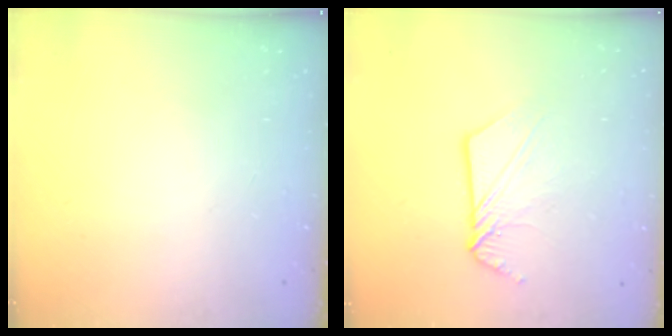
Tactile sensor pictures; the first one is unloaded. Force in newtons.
{"total": 8.3, "press": 8.3, "slide": 0.3}